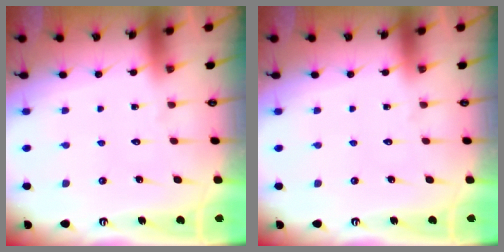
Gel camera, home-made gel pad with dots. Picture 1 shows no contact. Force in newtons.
{"total": 0.0}